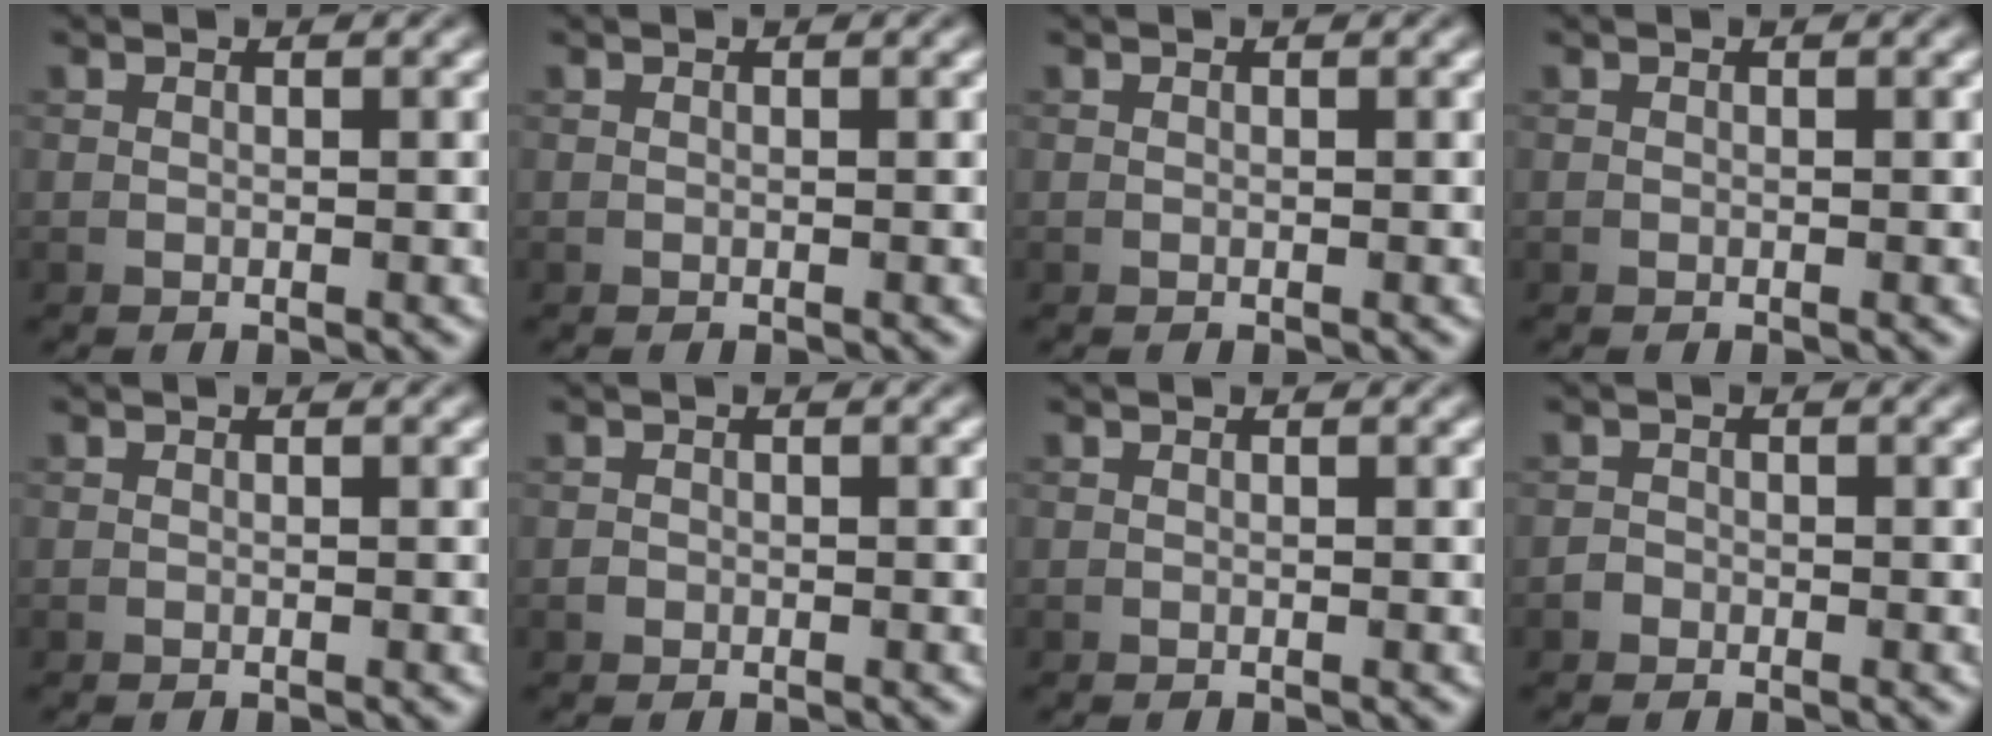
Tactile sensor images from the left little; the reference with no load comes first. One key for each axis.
{"total": 0.0}
{"total": 0.0}
{"total": 0.0}
{"total": 0.0}
{"total": 0.6, "fx": -0.2, "fy": 0.6, "fz": 0.1, "tx": 0.001, "ty": -0.005, "tz": -0.007}
{"total": 0.0}
{"total": 0.8, "fx": -0.5, "fy": 0.7, "fz": 0.0, "tx": 0.005, "ty": -0.002, "tz": -0.013}